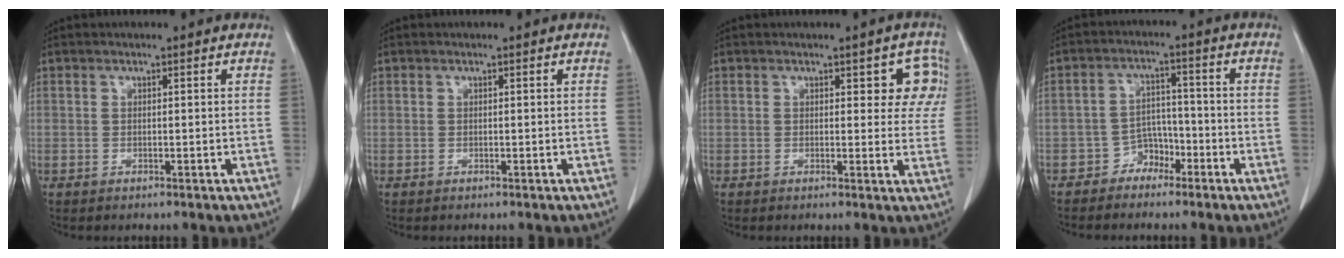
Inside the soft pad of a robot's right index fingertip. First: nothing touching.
{"total": 0.0}
{"total": 5.4, "force": [2.2, 2.7, 4.1], "torque": [-0.016, 0.007, 0.018]}
{"total": 3.9, "force": [-2.6, 2.8, 0.7], "torque": [-0.001, 0.015, -0.046]}